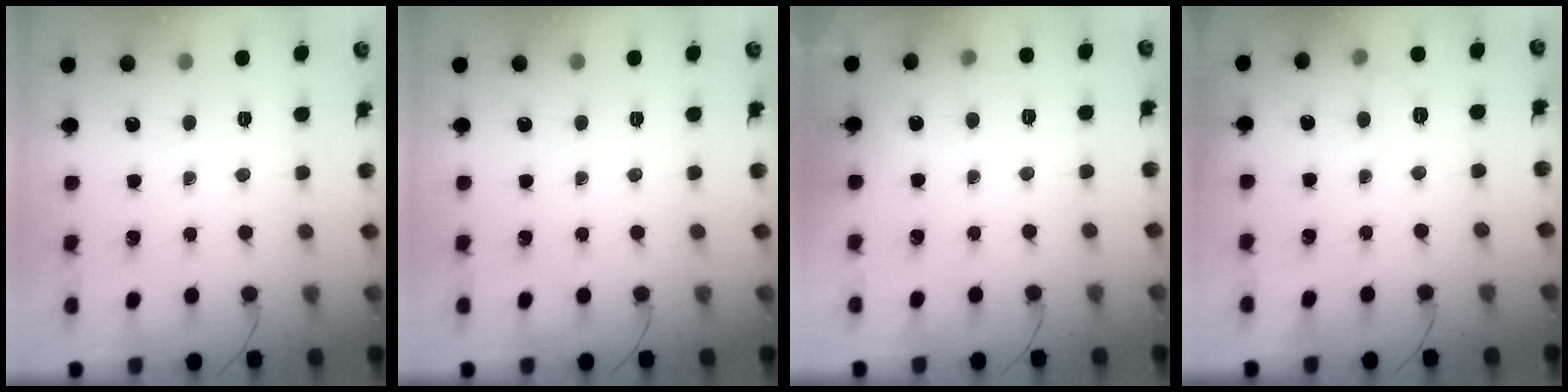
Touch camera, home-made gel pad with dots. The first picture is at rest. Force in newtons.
{"total": 0.0}
{"total": 4.5, "press": 4.0, "slide": 2.1}
{"total": 7.4, "press": 7.2, "slide": 1.8}